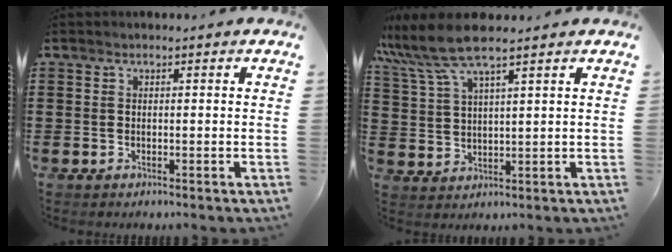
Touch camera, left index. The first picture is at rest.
{"total": 7.6, "force": [5.9, 1.2, 4.6], "torque": [-0.117, -0.012, 0.104]}